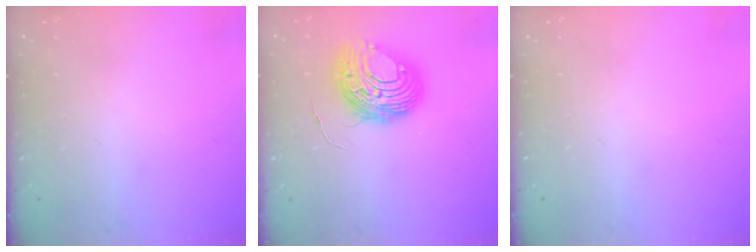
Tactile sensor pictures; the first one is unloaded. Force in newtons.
{"total": 10.7, "press": 10.6, "slide": 1.2}
{"total": 0.0}